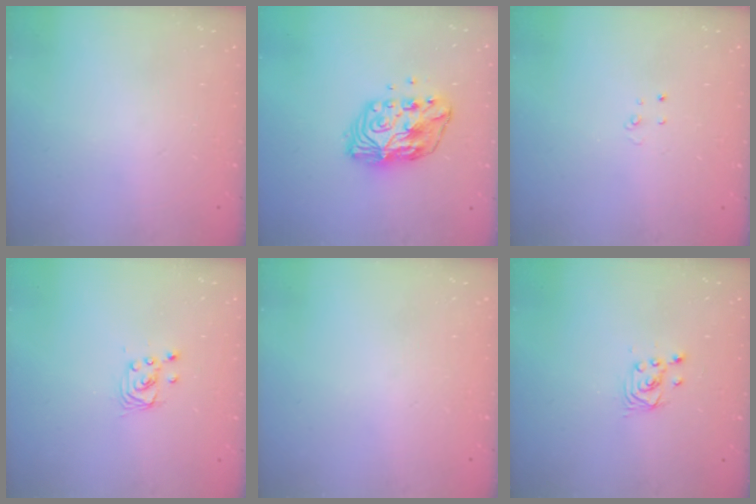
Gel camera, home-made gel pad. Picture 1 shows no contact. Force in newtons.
{"total": 12.5, "press": 12.5, "slide": 1.0}
{"total": 2.6, "press": 2.6, "slide": 0.2}
{"total": 2.9, "press": 2.9, "slide": 0.2}
{"total": 0.0}
{"total": 2.2, "press": 2.2, "slide": 0.3}